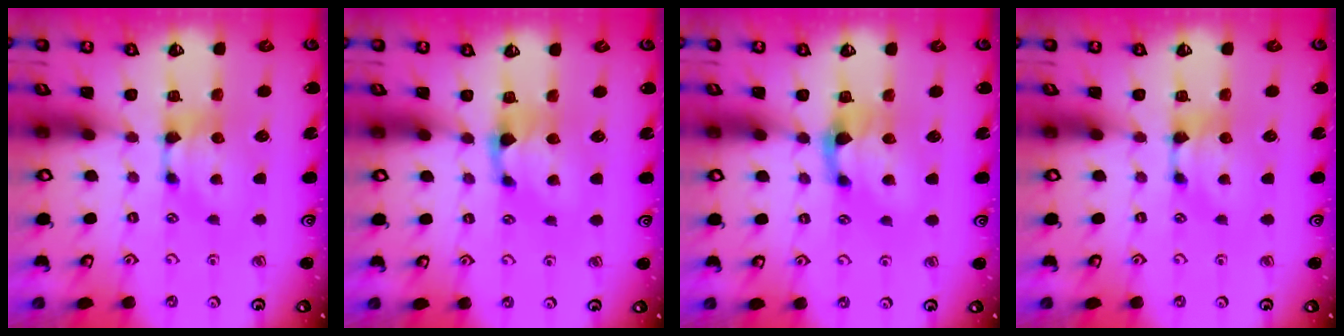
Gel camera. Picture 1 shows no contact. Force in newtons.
{"total": 1.1, "press": 0.1, "slide": 1.1}
{"total": 2.0, "press": 1.2, "slide": 1.5}
{"total": 0.0}